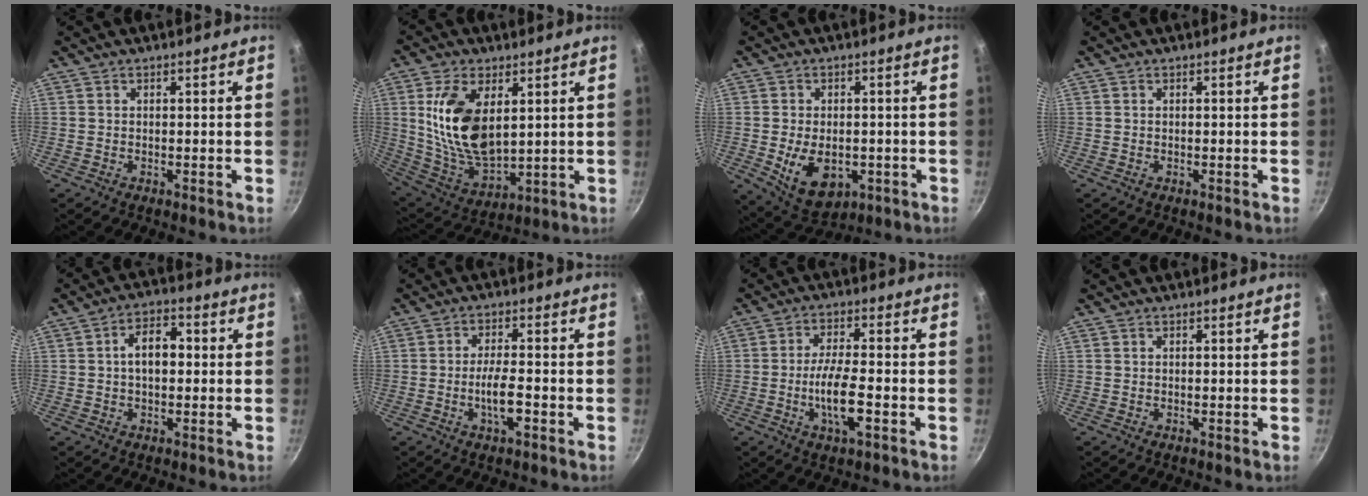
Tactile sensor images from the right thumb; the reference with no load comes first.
{"total": 16.7, "force": [4.0, 8.8, 13.6], "torque": [-0.248, -0.023, 0.091]}
{"total": 10.2, "force": [-2.4, 6.6, 7.4], "torque": [-0.109, -0.002, -0.021]}
{"total": 0.0}
{"total": 6.9, "force": [0.5, 4.1, 5.5], "torque": [-0.081, 0.021, 0.000]}
{"total": 5.7, "force": [-1.9, 1.8, 5.1], "torque": [-0.090, 0.008, -0.035]}
{"total": 8.5, "force": [-2.5, 2.6, 7.7], "torque": [-0.148, 0.008, -0.047]}
{"total": 0.0}